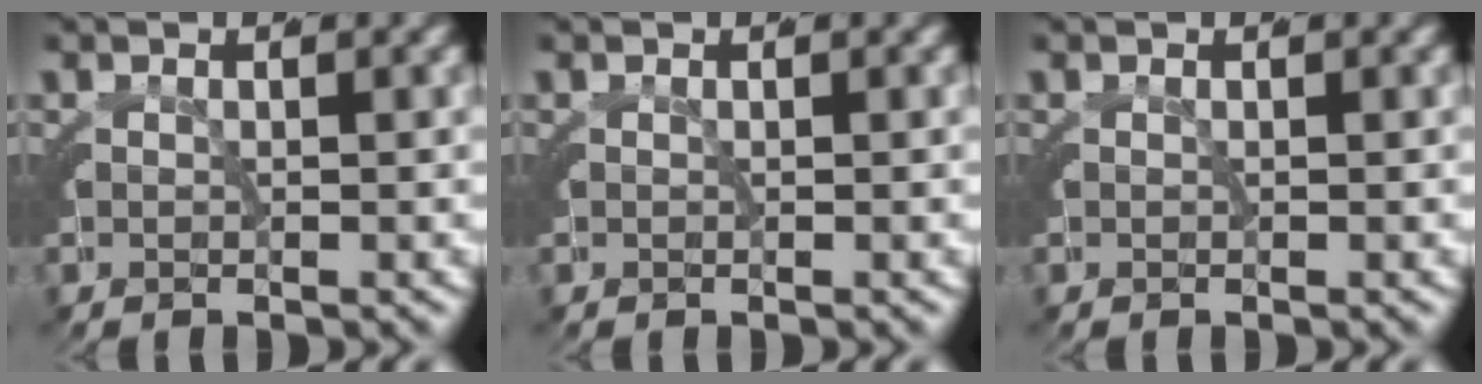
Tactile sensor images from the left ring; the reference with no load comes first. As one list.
[{"total": 0.0}, {"total": 0.0}]